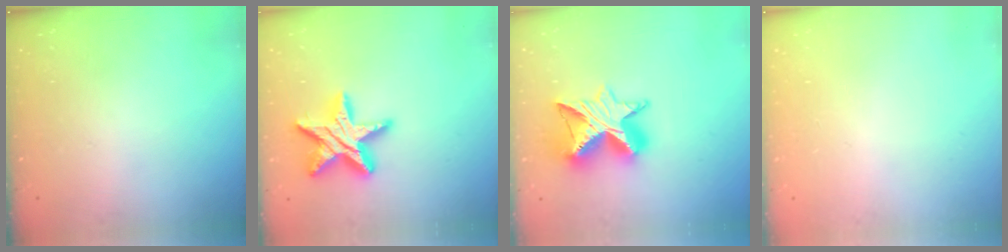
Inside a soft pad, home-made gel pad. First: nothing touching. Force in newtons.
{"total": 16.6, "press": 16.6, "slide": 1.1}
{"total": 13.7, "press": 13.7, "slide": 1.1}
{"total": 0.0}